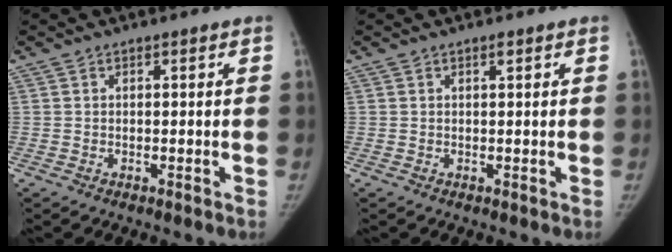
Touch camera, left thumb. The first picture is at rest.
{"total": 0.7, "force": [0.4, 0.2, 0.5], "torque": [-0.008, -0.001, 0.006]}